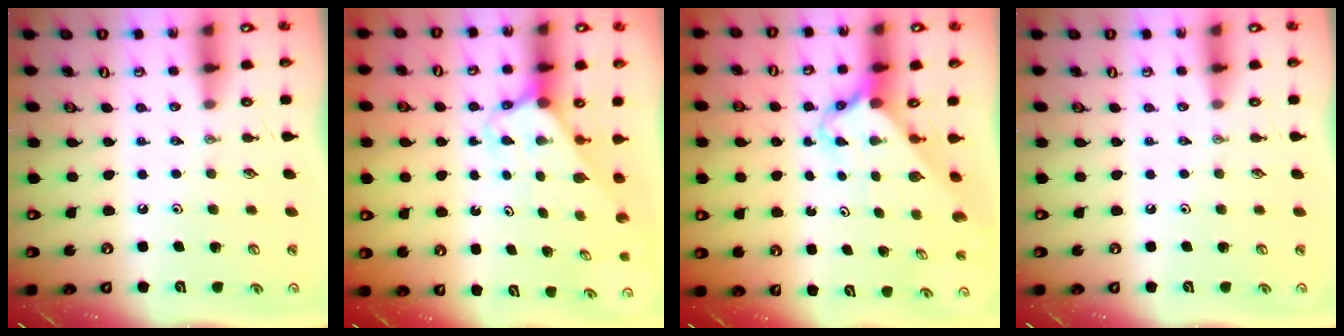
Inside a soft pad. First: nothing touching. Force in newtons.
{"total": 2.4, "press": 2.4, "slide": 0.2}
{"total": 2.6, "press": 2.6, "slide": 0.2}
{"total": 0.0}